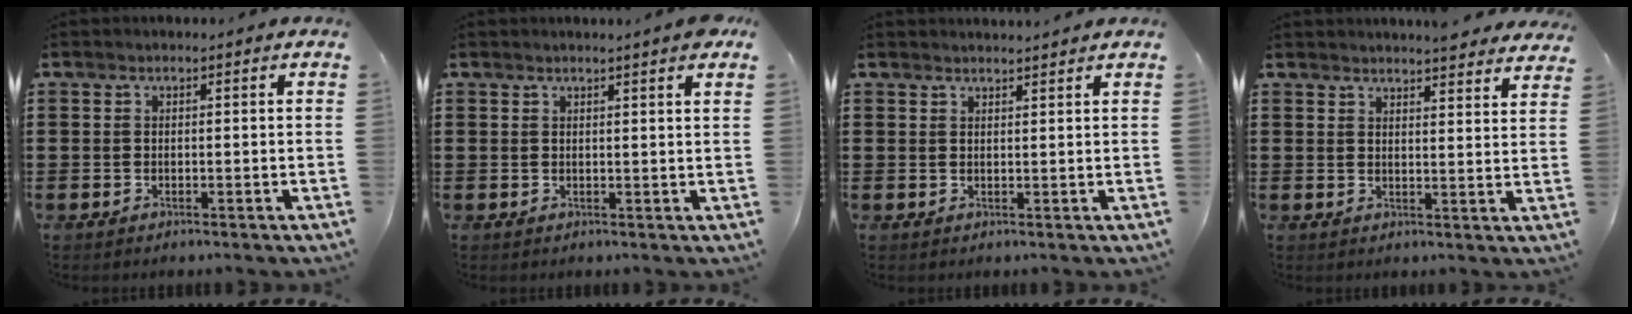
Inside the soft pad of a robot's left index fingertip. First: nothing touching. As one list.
[{"total": 2.3, "force": [1.9, -0.2, 1.2], "torque": [-0.019, -0.004, 0.035]}, {"total": 1.3, "force": [1.3, -0.1, 0.0], "torque": [-0.004, -0.001, 0.026]}, {"total": 3.6, "force": [3.6, -0.1, 0.4], "torque": [-0.011, -0.015, 0.066]}]